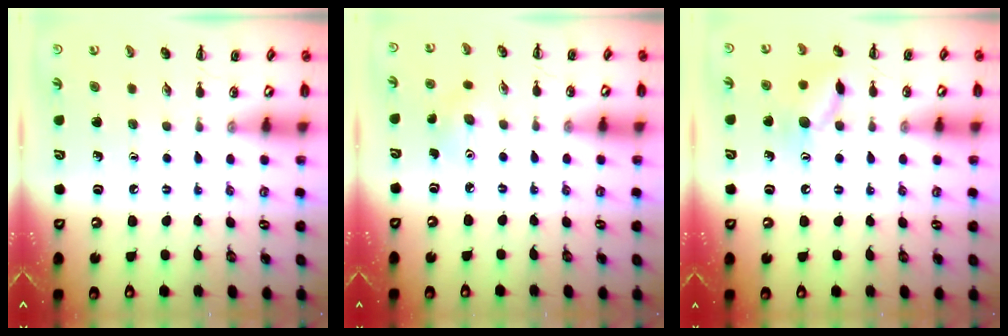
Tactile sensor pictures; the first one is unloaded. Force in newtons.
{"total": 4.3, "press": 4.2, "slide": 1.1}
{"total": 10.5, "press": 10.5, "slide": 0.6}